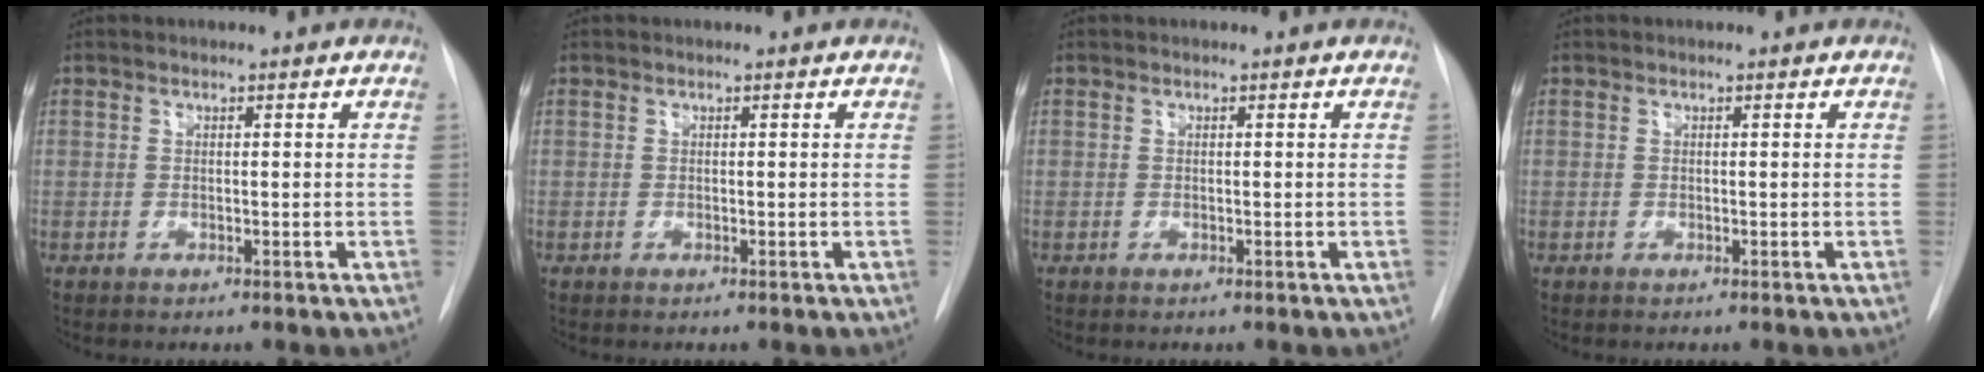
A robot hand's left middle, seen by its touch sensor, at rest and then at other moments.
{"total": 0.0}
{"total": 0.0}
{"total": 0.0}